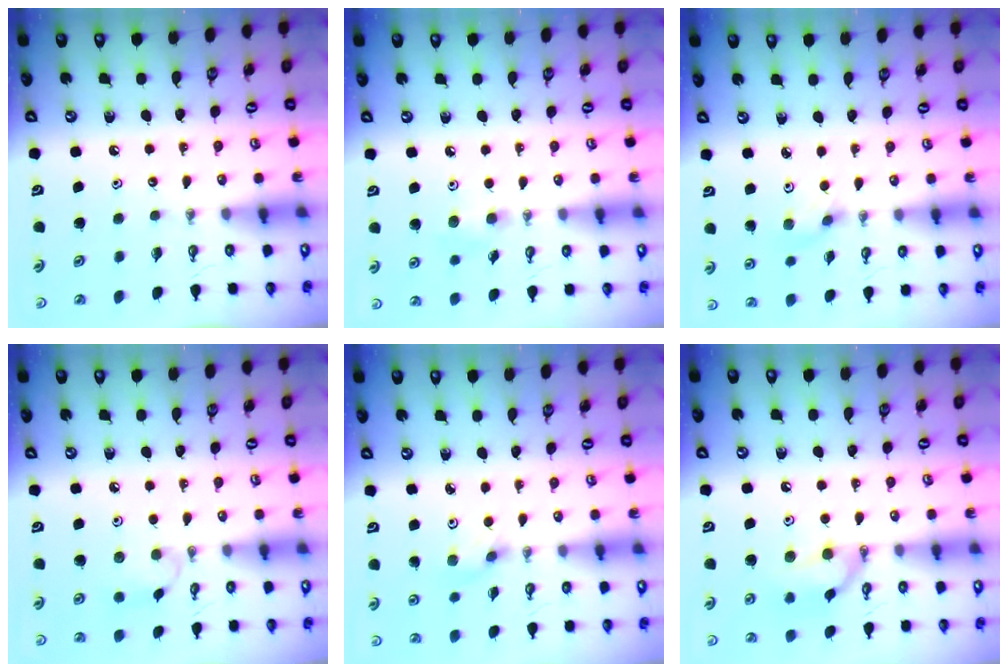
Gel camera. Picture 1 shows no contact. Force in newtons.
{"total": 7.2, "press": 7.1, "slide": 1.0}
{"total": 2.1, "press": 2.0, "slide": 0.6}
{"total": 6.5, "press": 6.5, "slide": 0.6}
{"total": 2.1, "press": 2.0, "slide": 0.6}
{"total": 11.6, "press": 11.0, "slide": 3.6}